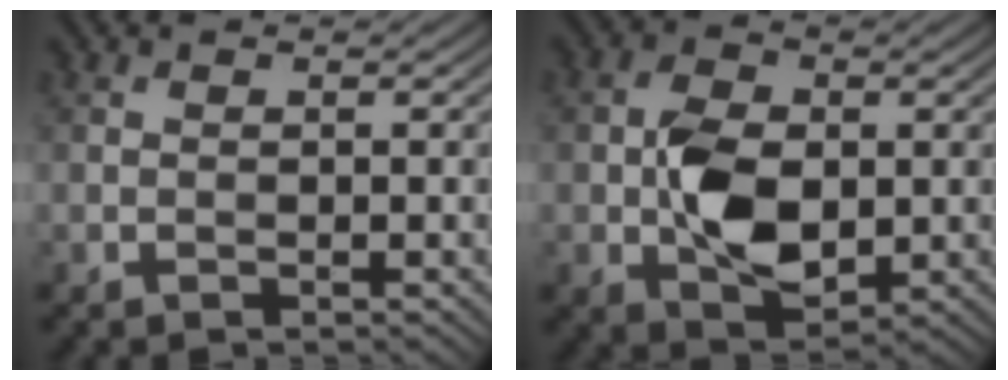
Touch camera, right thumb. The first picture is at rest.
{"total": 7.4, "force": [-0.6, 4.6, 5.7], "torque": [-0.117, -0.006, -0.014]}